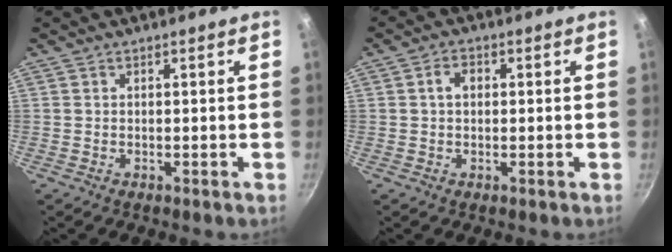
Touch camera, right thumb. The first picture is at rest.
{"total": 2.7, "force": [0.3, 2.0, 1.8], "torque": [-0.020, 0.007, 0.004]}